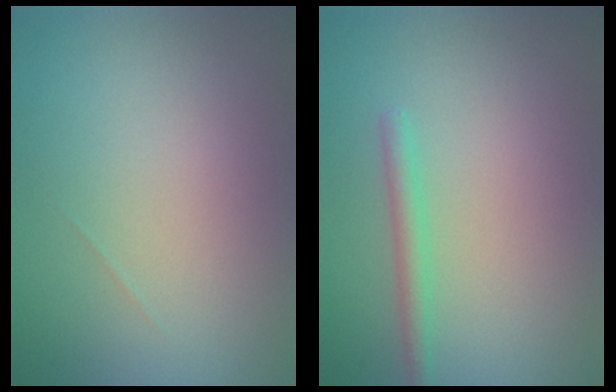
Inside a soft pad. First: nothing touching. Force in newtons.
{"total": 1.6, "press": 1.6, "slide": 0.0}